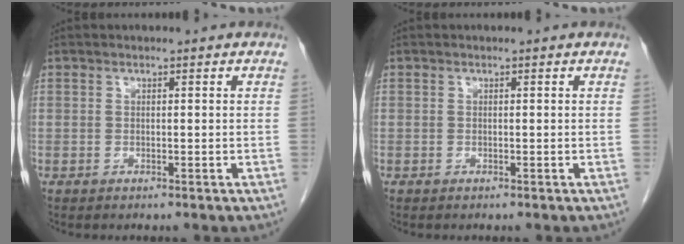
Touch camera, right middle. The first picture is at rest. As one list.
[{"total": 0.0}]